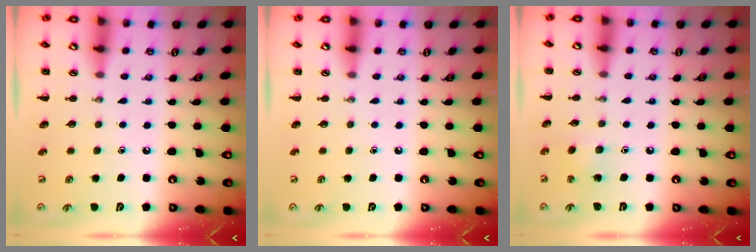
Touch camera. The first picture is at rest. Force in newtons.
{"total": 0.0}
{"total": 4.1, "press": 3.9, "slide": 1.3}